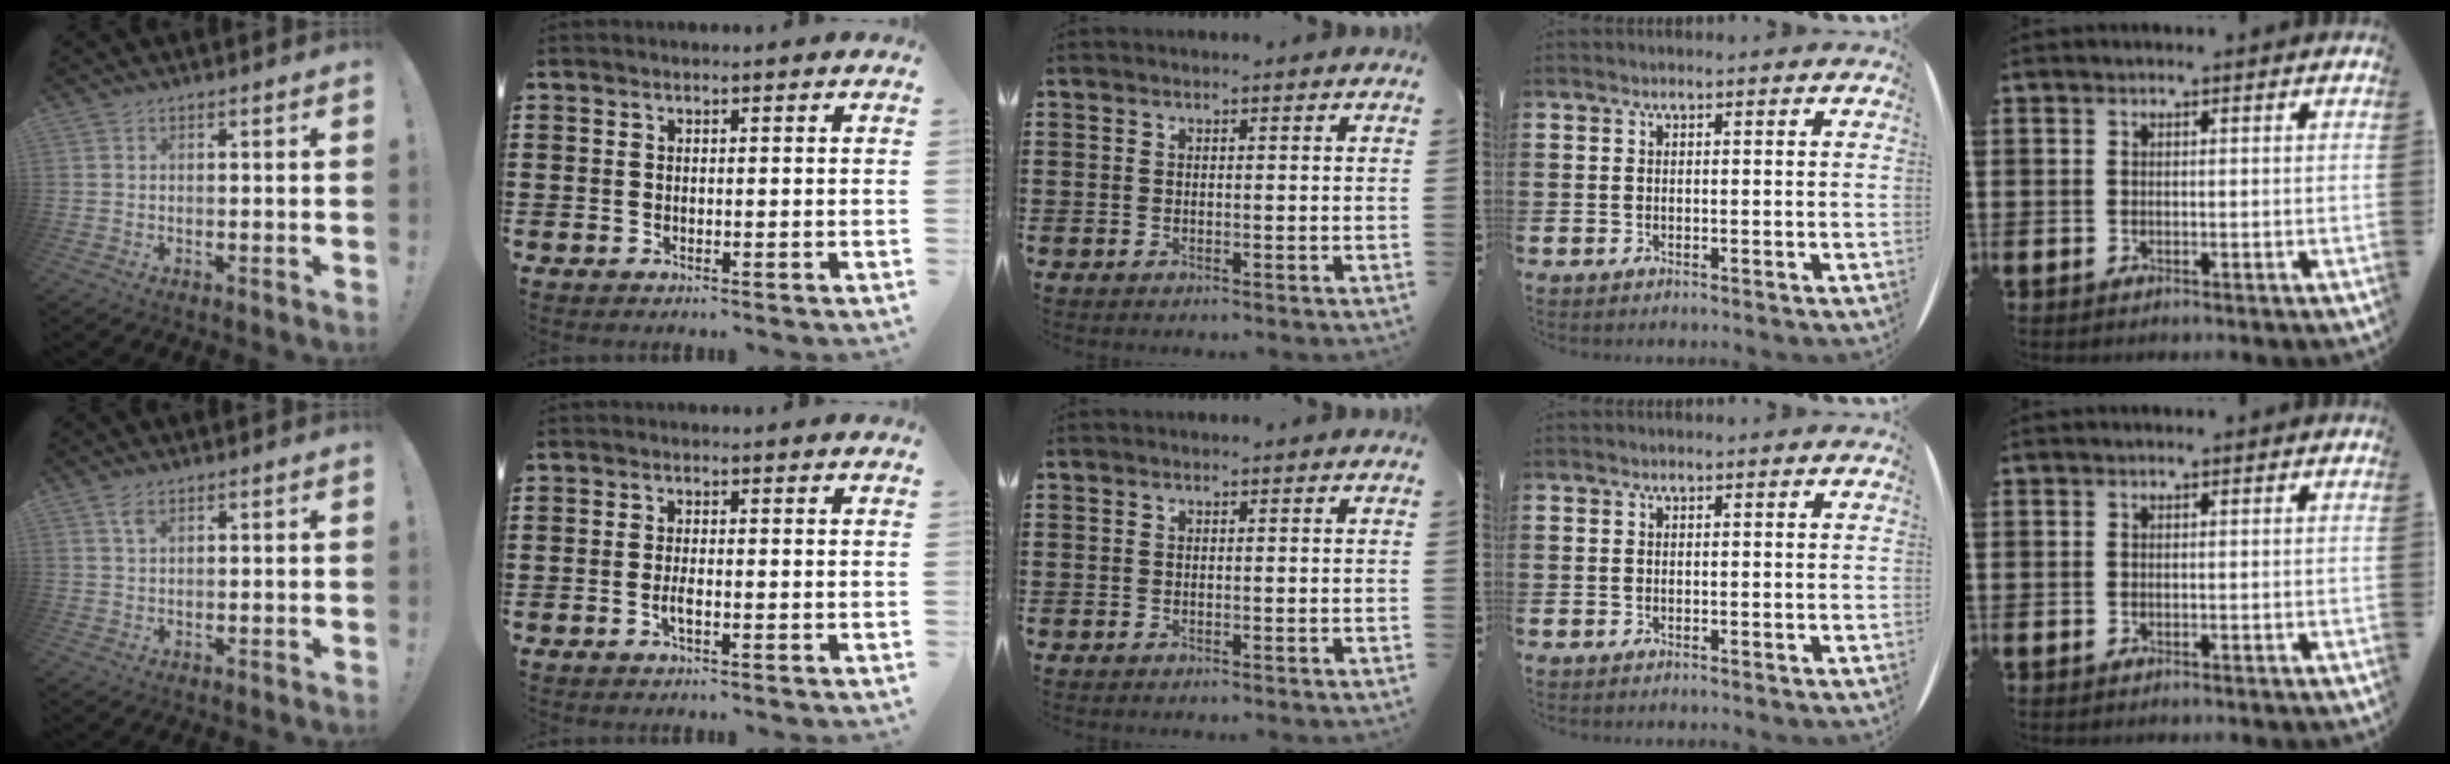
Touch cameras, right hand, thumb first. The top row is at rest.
{"thumb": {"total": 2.5, "force": [1.4, 1.2, 1.7], "torque": [-0.036, 0.001, 0.025]}, "index": {"total": 1.6, "force": [-0.5, 0.3, 1.5], "torque": [-0.034, -0.003, -0.010]}}